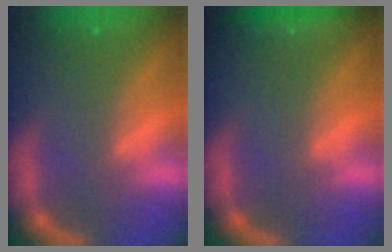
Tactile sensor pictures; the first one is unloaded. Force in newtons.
{"total": 2.4}